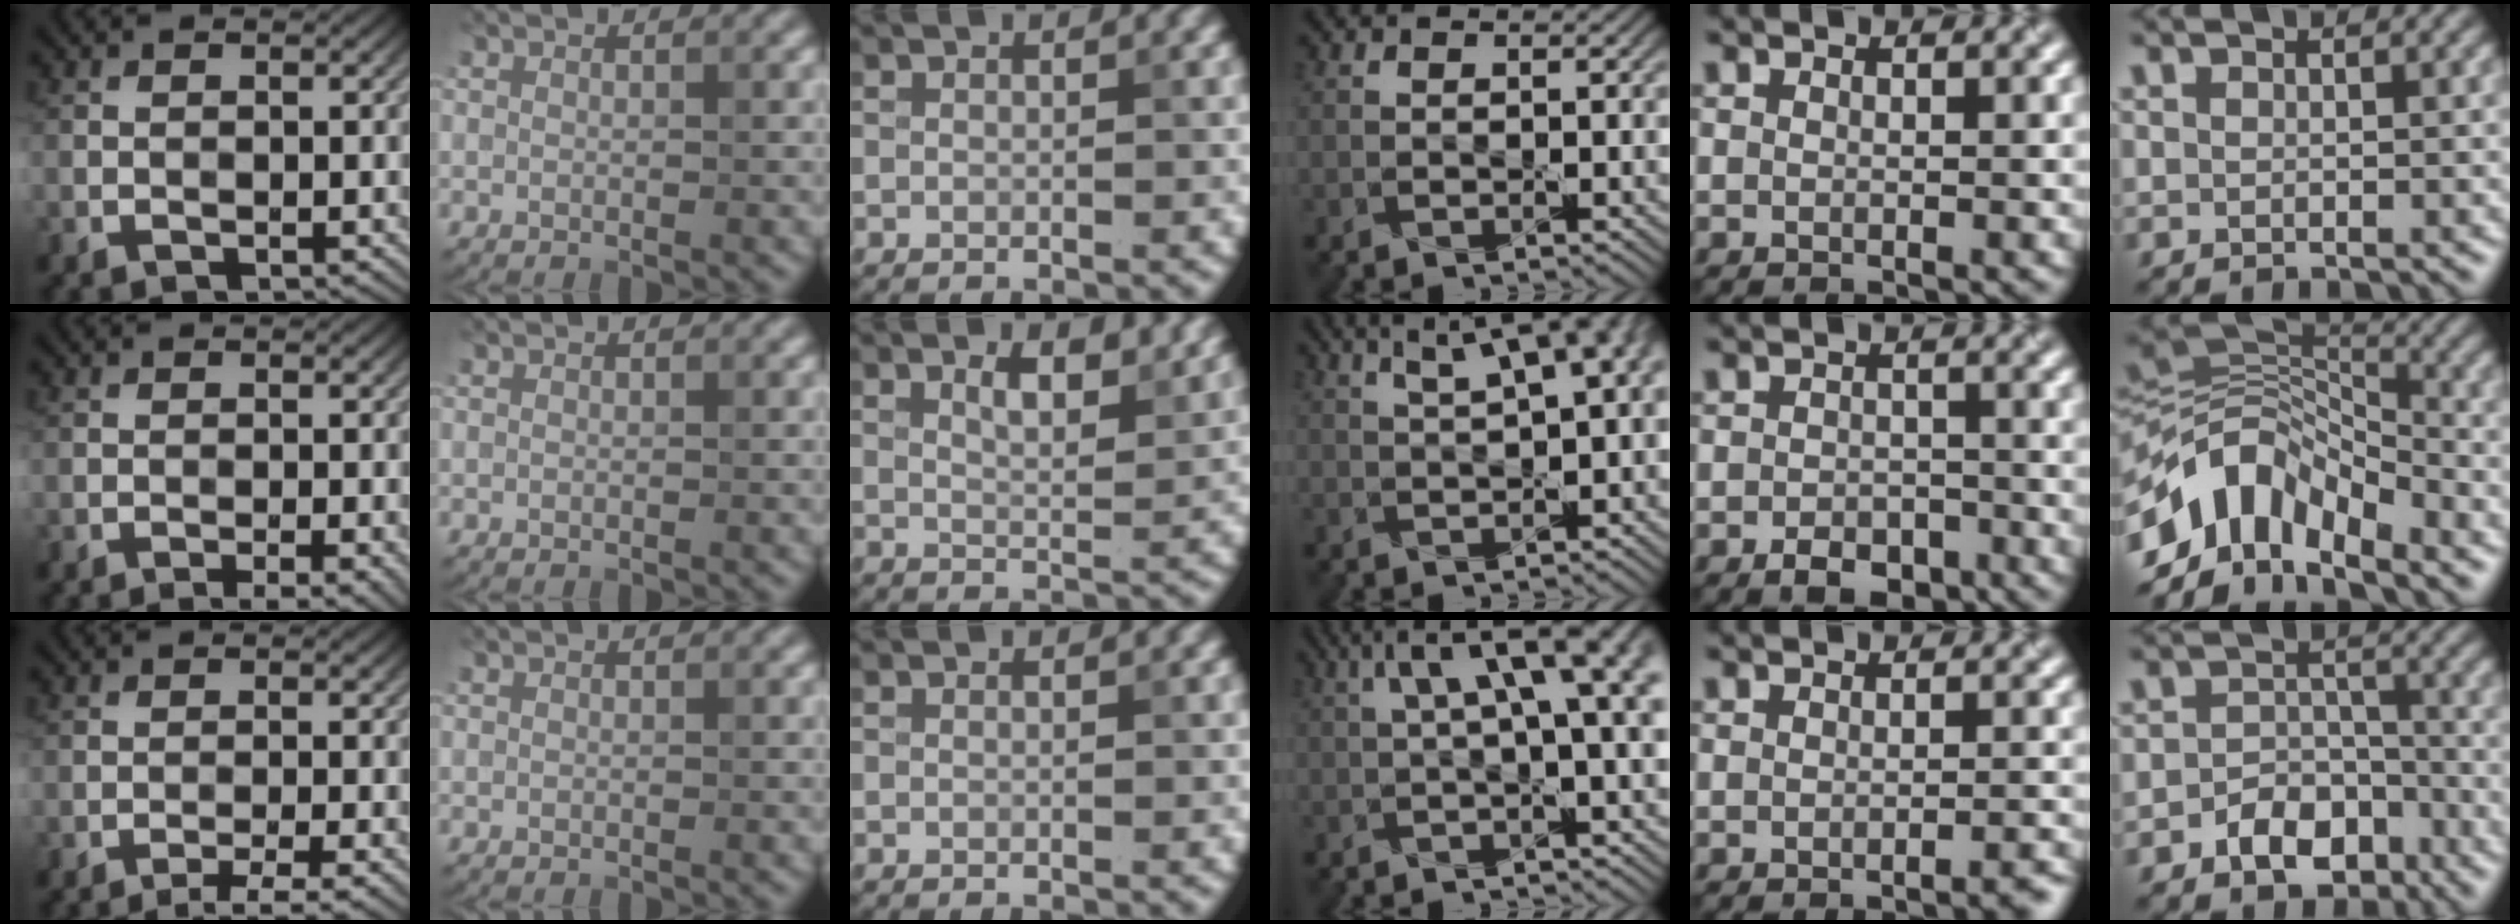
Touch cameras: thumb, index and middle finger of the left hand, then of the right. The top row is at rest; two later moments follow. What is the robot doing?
{"motion": "pour", "object": "sugar"}